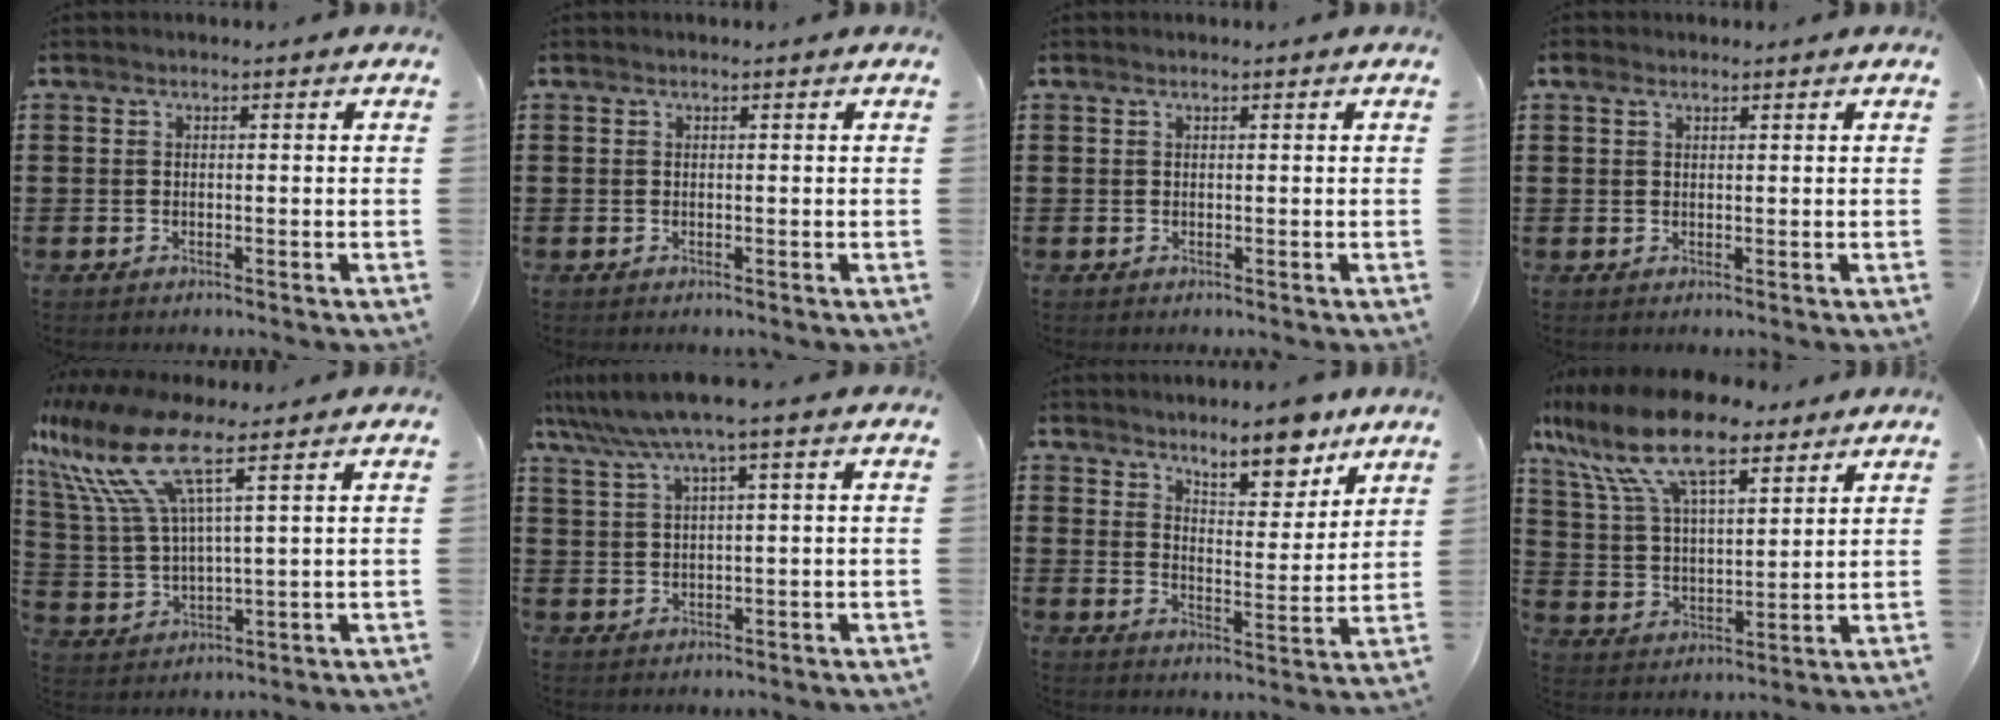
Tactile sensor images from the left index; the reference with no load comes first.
{"total": 0.0}
{"total": 0.0}
{"total": 1.6, "force": [0.9, 1.0, 0.9], "torque": [-0.021, 0.008, 0.016]}
{"total": 12.4, "force": [7.7, 3.3, 9.2], "torque": [-0.234, -0.037, 0.128]}
{"total": 5.0, "force": [2.9, -0.3, 4.0], "torque": [-0.094, -0.012, 0.046]}
{"total": 8.2, "force": [7.3, 1.8, 3.5], "torque": [-0.046, -0.044, 0.124]}
{"total": 15.1, "force": [10.6, 5.1, 9.4], "torque": [-0.220, -0.022, 0.190]}